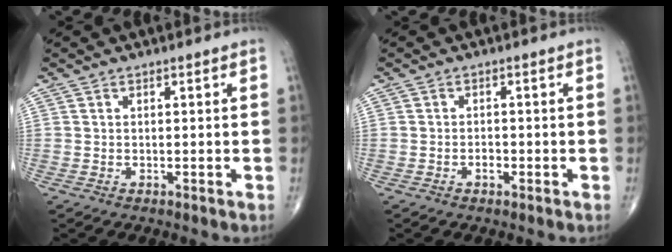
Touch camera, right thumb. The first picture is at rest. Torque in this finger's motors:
{"motor_torque": [0.80, 0.95, 0.00, 0.10, 0.01]}